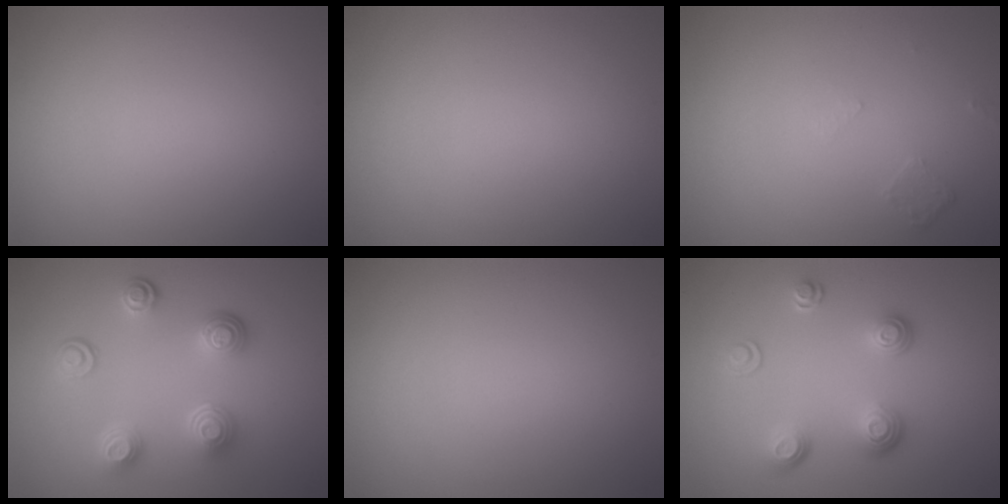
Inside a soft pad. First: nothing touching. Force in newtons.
{"total": 0.0}
{"total": 0.6, "press": 0.5, "slide": 0.4}
{"total": 4.4, "press": 3.4, "slide": 2.8}
{"total": 0.0}
{"total": 3.4, "press": 2.5, "slide": 2.3}